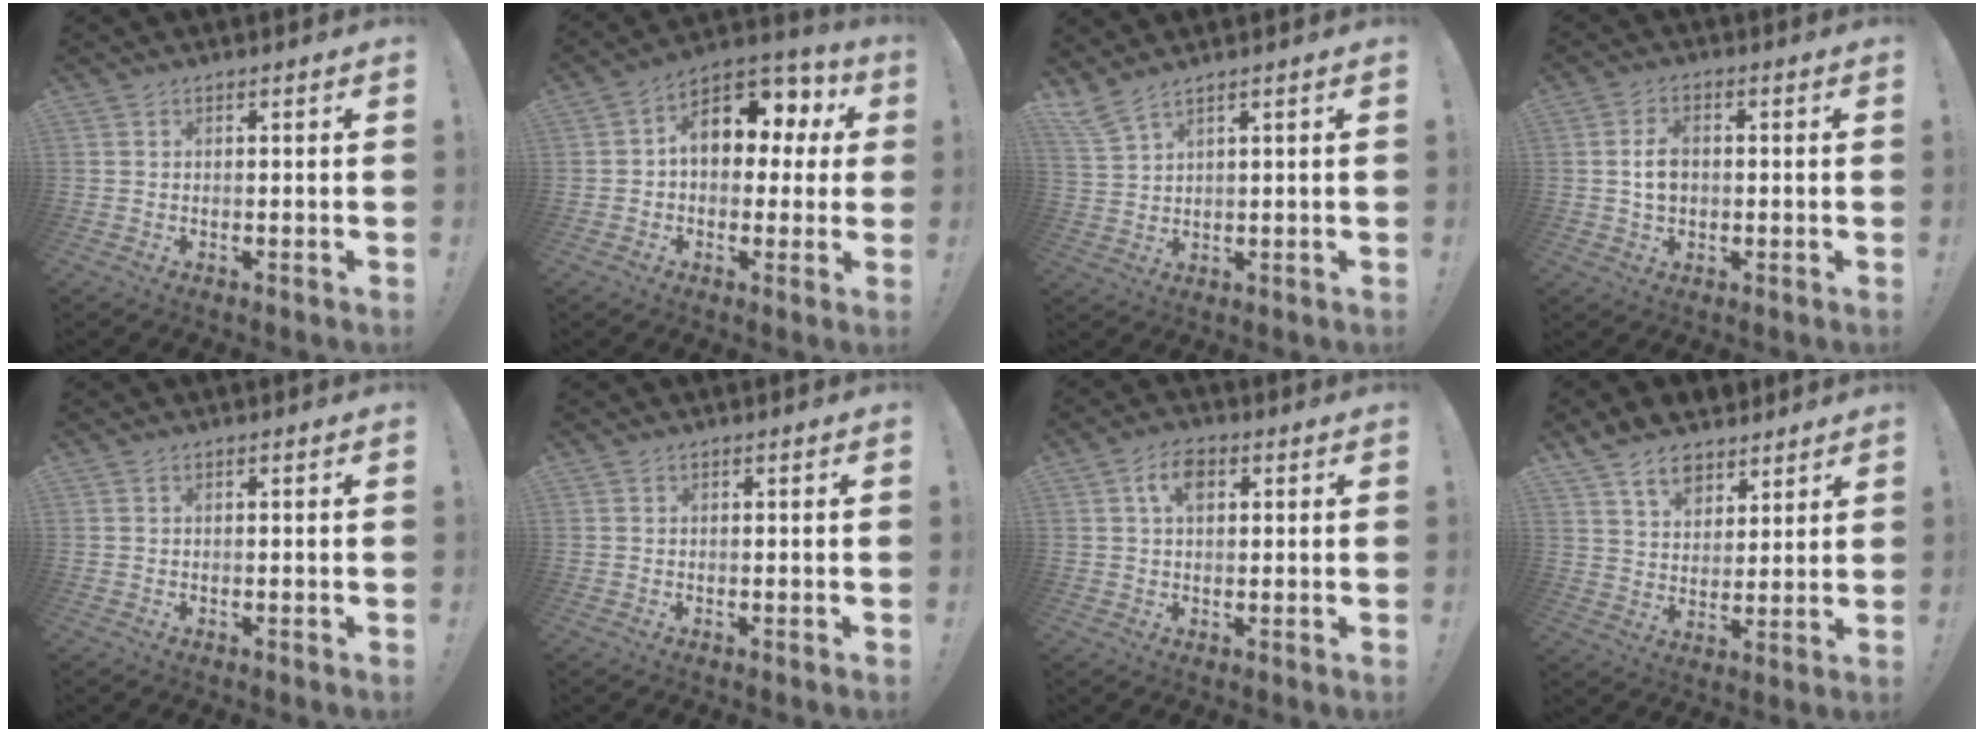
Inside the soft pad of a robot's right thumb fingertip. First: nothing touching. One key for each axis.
{"total": 13.2, "fx": 4.0, "fy": 9.1, "fz": 8.7, "tx": -0.126, "ty": -0.015, "tz": 0.075}
{"total": 4.6, "fx": 3.8, "fy": 0.4, "fz": 2.6, "tx": -0.055, "ty": -0.019, "tz": 0.071}
{"total": 5.5, "fx": 0.2, "fy": 3.8, "fz": 4.0, "tx": -0.056, "ty": 0.003, "tz": 0.001}
{"total": 0.0}
{"total": 0.0}
{"total": 6.2, "fx": 1.9, "fy": 3.6, "fz": 4.6, "tx": -0.082, "ty": 0.009, "tz": 0.035}
{"total": 10.3, "fx": 7.4, "fy": 6.3, "fz": 3.4, "tx": -0.060, "ty": -0.049, "tz": 0.142}